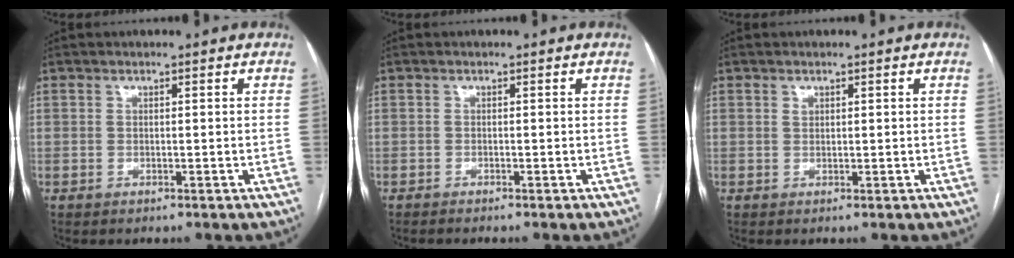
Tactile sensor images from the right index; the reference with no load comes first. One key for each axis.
{"total": 1.8, "fx": -1.6, "fy": -0.1, "fz": 0.8, "tx": -0.007, "ty": 0.001, "tz": -0.020}
{"total": 0.7, "fx": 0.4, "fy": 0.5, "fz": 0.3, "tx": -0.002, "ty": -0.001, "tz": 0.007}